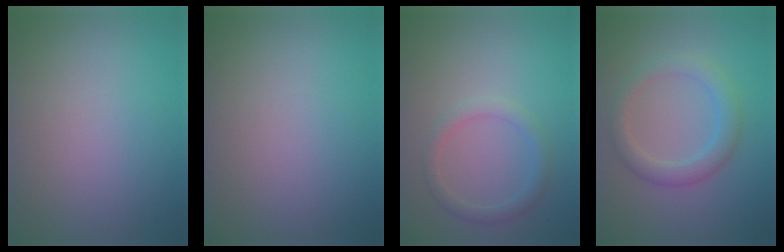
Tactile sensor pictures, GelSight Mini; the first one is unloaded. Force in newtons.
{"total": 0.0}
{"total": 1.9, "press": 1.9, "slide": 0.1}
{"total": 3.1, "press": 3.1, "slide": 0.1}